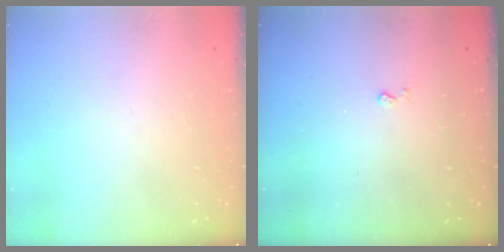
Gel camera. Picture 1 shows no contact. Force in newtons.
{"total": 2.9, "press": 2.8, "slide": 0.5}